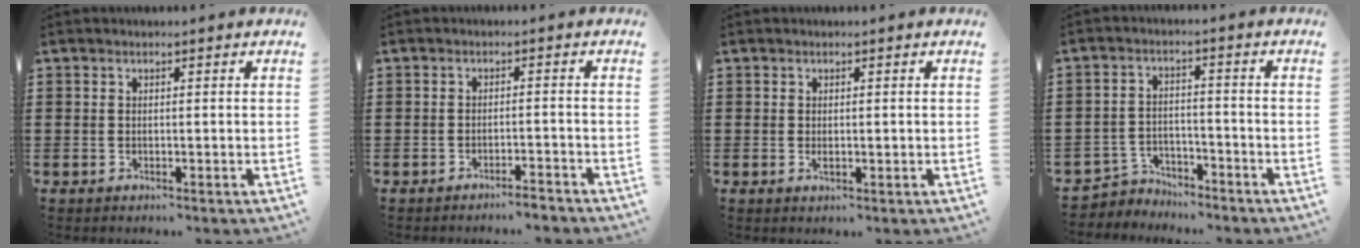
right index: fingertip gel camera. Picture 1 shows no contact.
{"total": 2.3, "force": [-2.3, -0.1, 0.4], "torque": [-0.010, 0.000, -0.047]}
{"total": 0.9, "force": [0.0, 0.4, 0.9], "torque": [-0.017, -0.001, -0.001]}
{"total": 3.4, "force": [-3.2, 1.1, -0.1], "torque": [-0.009, 0.006, -0.069]}